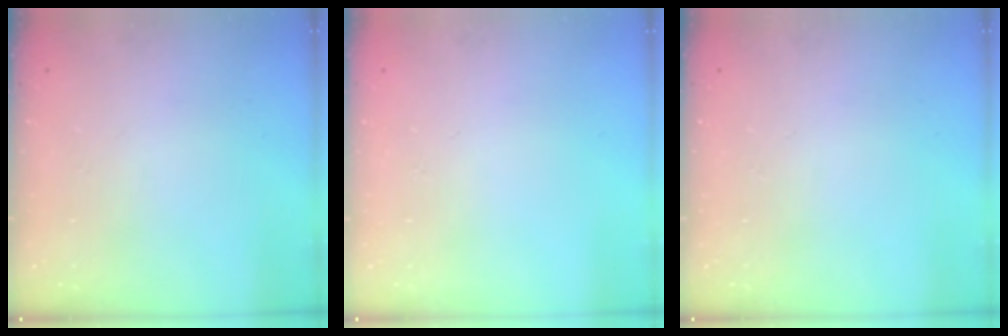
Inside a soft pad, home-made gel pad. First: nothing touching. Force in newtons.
{"total": 0.0}
{"total": 0.0}